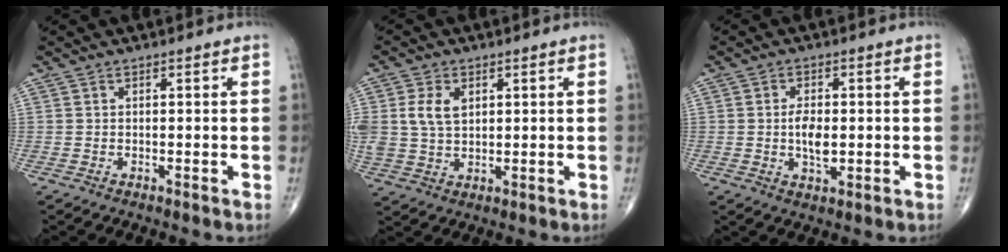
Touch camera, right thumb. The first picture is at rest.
{"total": 6.8, "force": [1.8, 4.6, 4.8], "torque": [-0.092, -0.001, 0.041]}
{"total": 5.2, "force": [-0.2, 2.6, 4.5], "torque": [-0.076, -0.005, -0.005]}